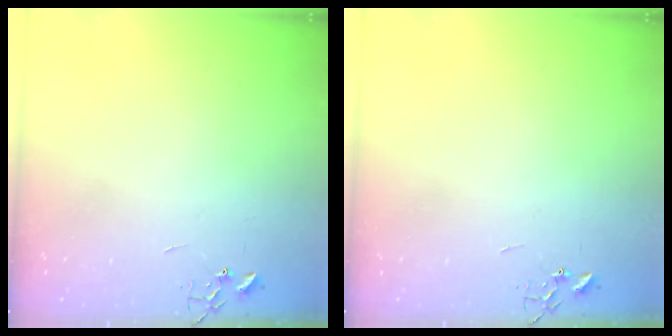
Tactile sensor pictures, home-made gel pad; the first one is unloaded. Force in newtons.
{"total": 0.0}